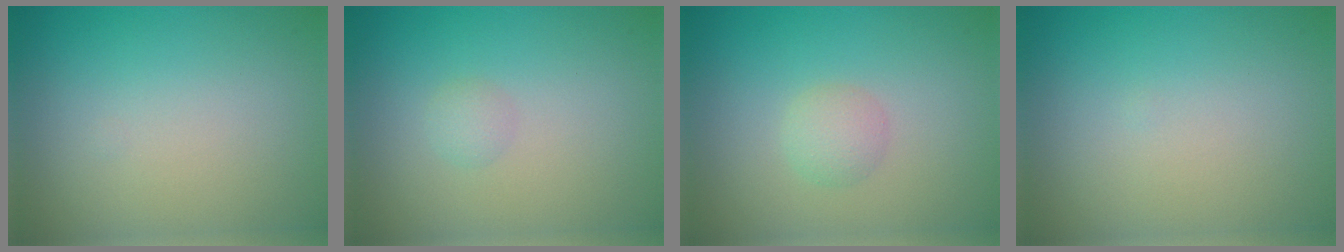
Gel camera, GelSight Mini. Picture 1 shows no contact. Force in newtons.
{"total": 1.0, "press": 1.0, "slide": 0.1}
{"total": 1.6, "press": 1.6, "slide": 0.1}
{"total": 0.0}